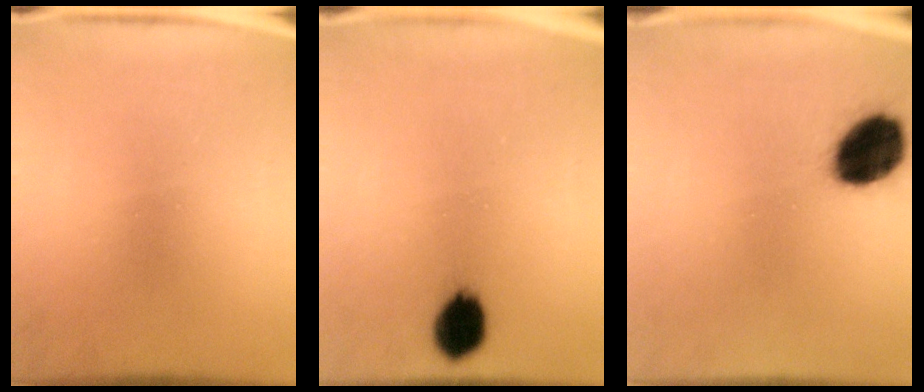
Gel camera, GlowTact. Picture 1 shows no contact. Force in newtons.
{"total": 7.5}
{"total": 13.4}